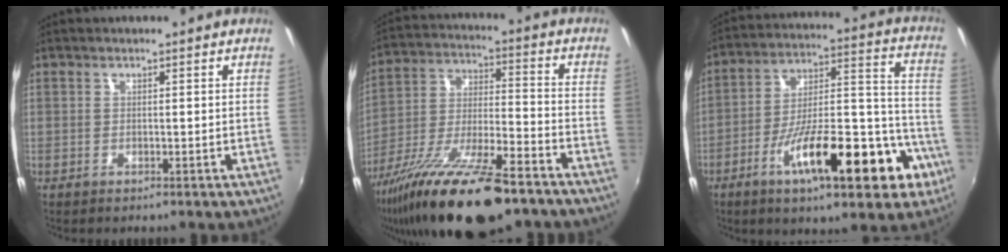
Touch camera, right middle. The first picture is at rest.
{"total": 22.5, "force": [-15.6, 5.5, 15.2], "torque": [-0.291, -0.045, -0.265]}
{"total": 22.9, "force": [-11.1, 6.9, 18.8], "torque": [-0.285, -0.005, -0.171]}